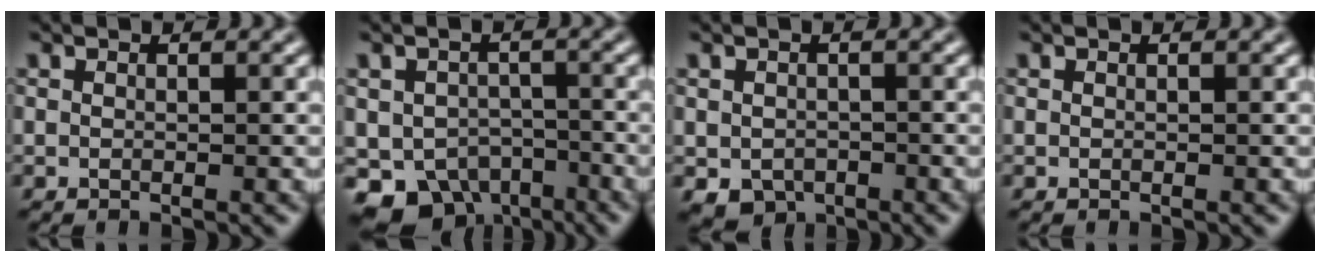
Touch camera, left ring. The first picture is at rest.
{"total": 6.5, "force": [-3.5, 4.7, 2.8], "torque": [-0.038, -0.019, -0.055]}
{"total": 2.6, "force": [-1.1, 2.0, 1.2], "torque": [-0.021, -0.010, -0.019]}
{"total": 0.0}